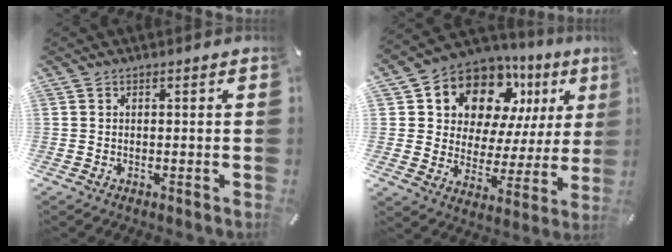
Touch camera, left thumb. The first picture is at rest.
{"total": 13.2, "force": [8.6, 8.8, 5.0], "torque": [-0.085, -0.064, 0.155]}